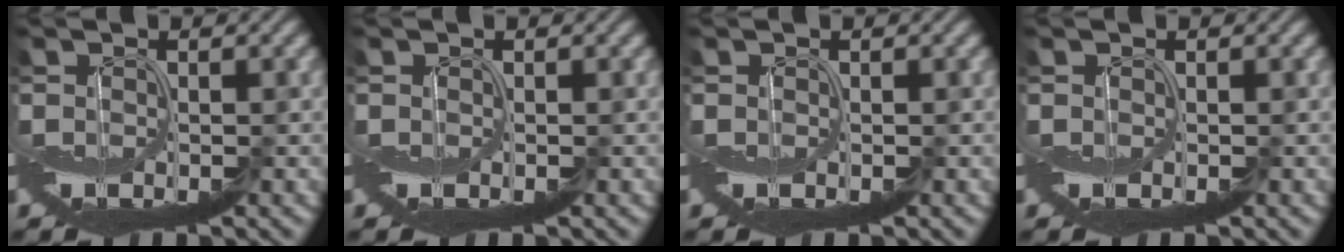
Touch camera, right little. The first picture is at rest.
{"total": 0.9, "force": [0.8, 0.3, -0.3], "torque": [0.005, -0.001, 0.018]}
{"total": 0.0}
{"total": 0.0}